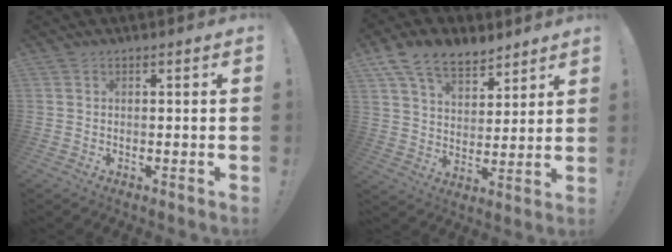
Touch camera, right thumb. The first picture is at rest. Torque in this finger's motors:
{"motor_torque": [-0.14, 1.68, 0.27, 0.05, 0.04]}